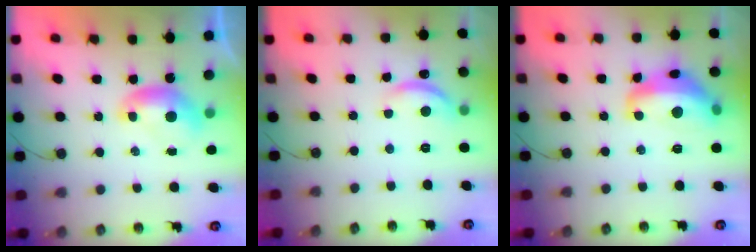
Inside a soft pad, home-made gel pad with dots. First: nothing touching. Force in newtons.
{"total": 5.3, "press": 5.3, "slide": 0.5}
{"total": 8.3, "press": 8.2, "slide": 1.0}